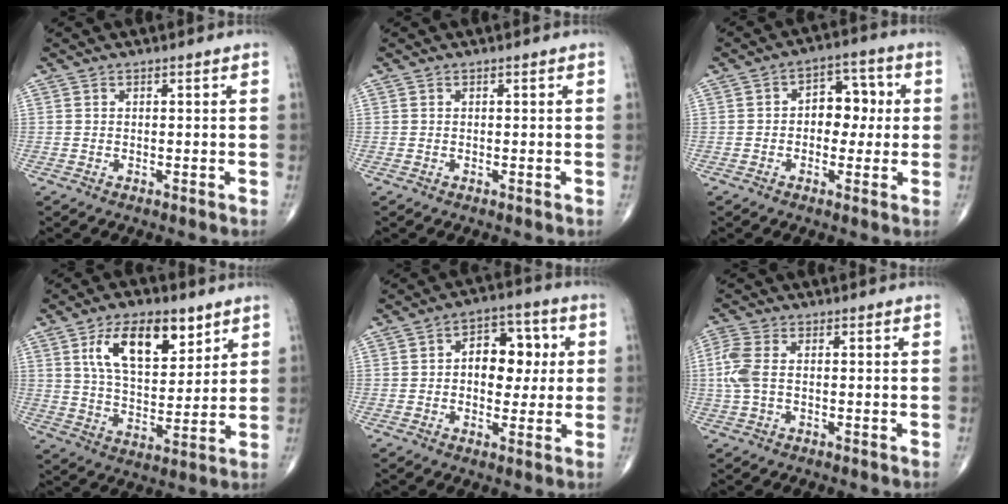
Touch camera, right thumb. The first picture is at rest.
{"total": 0.0}
{"total": 7.5, "force": [0.3, 5.2, 5.4], "torque": [-0.035, 0.022, -0.003]}
{"total": 14.6, "force": [7.0, 7.3, 10.5], "torque": [-0.148, -0.030, 0.128]}
{"total": 10.0, "force": [1.1, 6.7, 7.3], "torque": [-0.063, 0.018, 0.012]}
{"total": 5.5, "force": [0.1, 3.1, 4.5], "torque": [-0.135, 0.010, -0.002]}